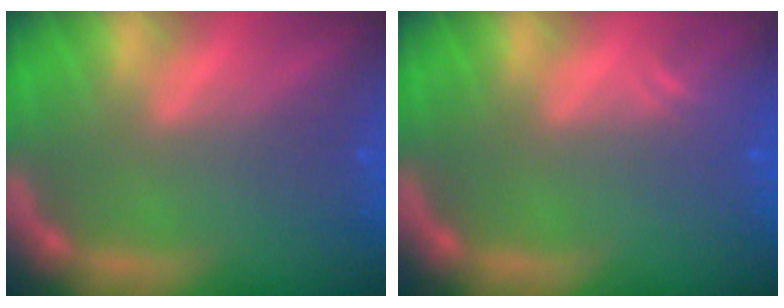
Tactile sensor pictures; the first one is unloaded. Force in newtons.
{"total": 1.5}